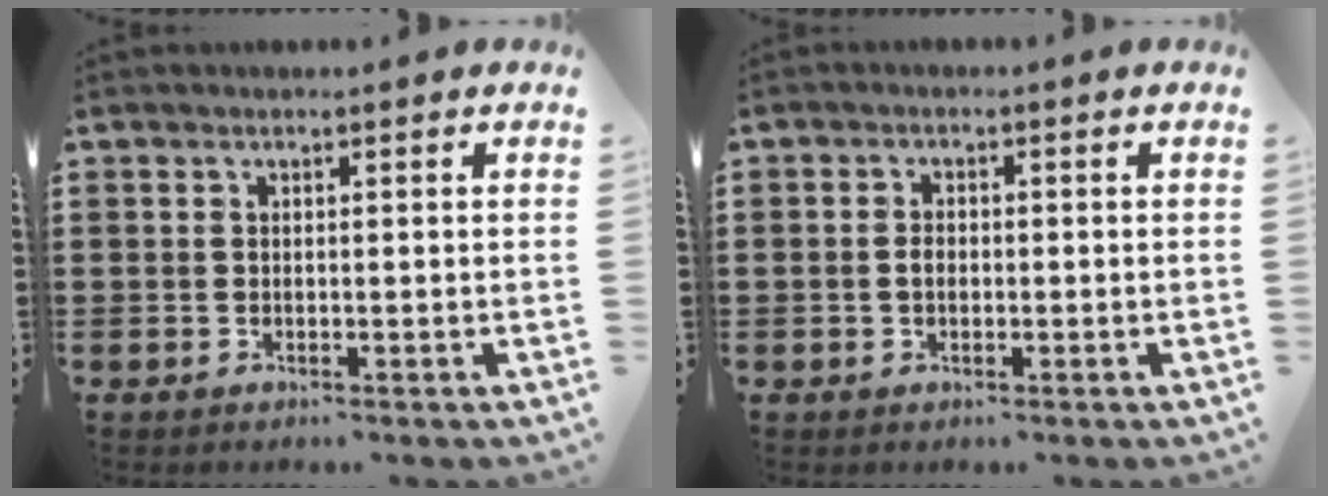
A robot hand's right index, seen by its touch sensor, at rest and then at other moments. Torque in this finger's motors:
{"motor_torque": [0.07, 0.14, 0.06, 0.02]}